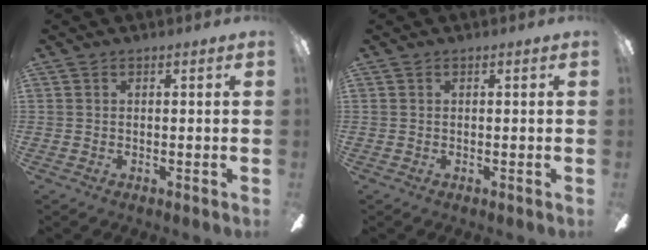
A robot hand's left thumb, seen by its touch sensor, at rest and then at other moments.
{"total": 0.0}